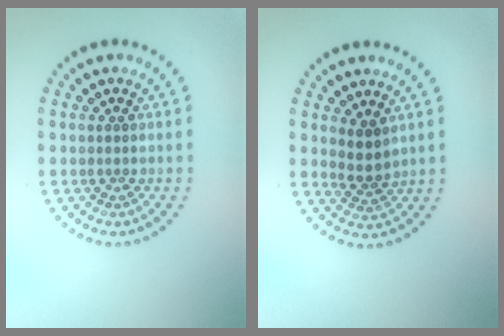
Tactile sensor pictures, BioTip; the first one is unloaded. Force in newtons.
{"total": 2.2, "press": 1.7, "slide": 1.4}